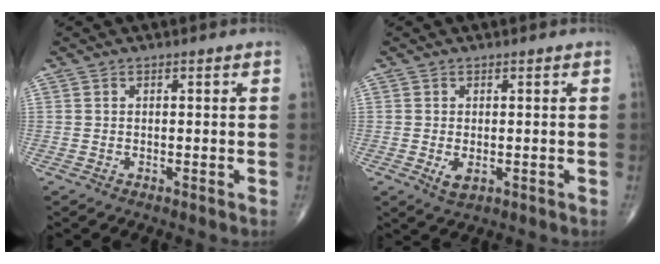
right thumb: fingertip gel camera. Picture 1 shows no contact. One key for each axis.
{"total": 2.6, "fx": -0.5, "fy": 1.4, "fz": 2.1, "tx": -0.035, "ty": -0.006, "tz": -0.004}